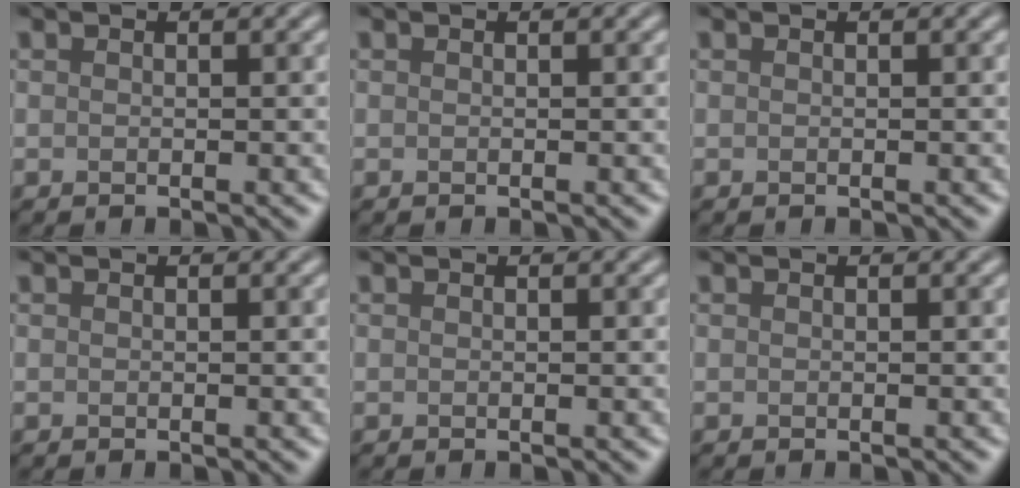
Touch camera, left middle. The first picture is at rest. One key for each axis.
{"total": 0.0}
{"total": 0.0}
{"total": 0.0}
{"total": 0.0}
{"total": 0.0}